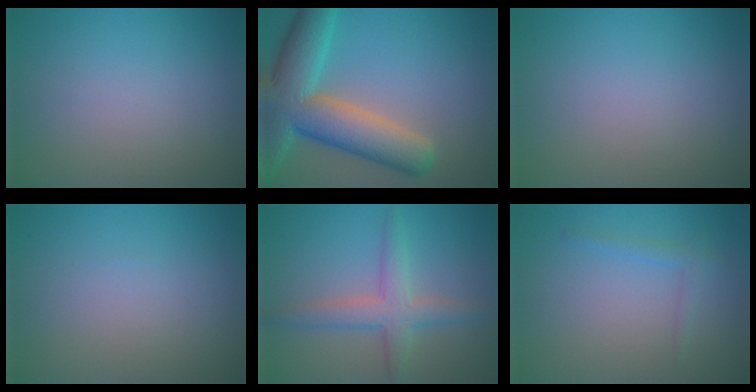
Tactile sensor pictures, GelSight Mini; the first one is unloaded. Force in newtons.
{"total": 10.7, "press": 10.7, "slide": 0.8}
{"total": 0.0}
{"total": 0.0}
{"total": 3.7, "press": 3.7, "slide": 0.1}
{"total": 1.2, "press": 1.2, "slide": 0.1}